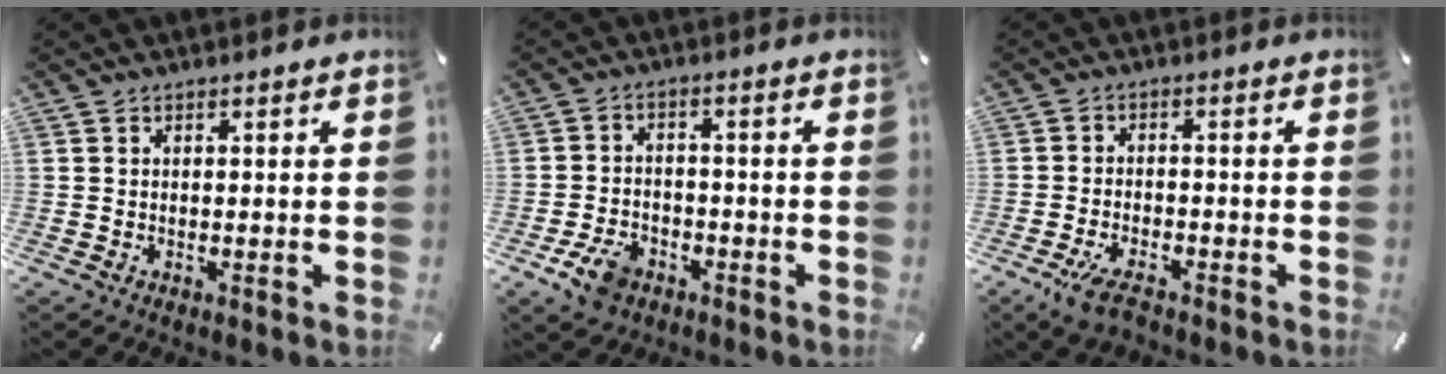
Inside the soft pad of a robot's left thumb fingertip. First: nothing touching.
{"total": 6.8, "force": [-3.8, 4.5, 3.4], "torque": [-0.074, 0.019, -0.072]}
{"total": 5.2, "force": [-3.7, 1.8, 3.2], "torque": [-0.073, 0.011, -0.071]}